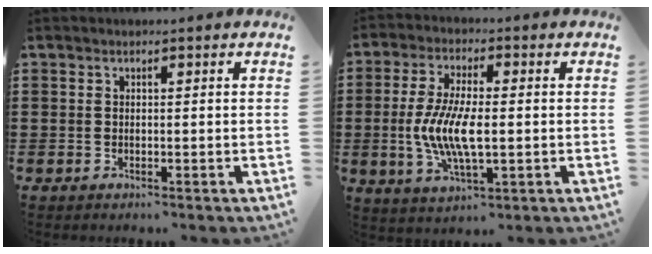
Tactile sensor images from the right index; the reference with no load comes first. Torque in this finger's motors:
{"motor_torque": [1.68, -0.46, 1.05, 0.21]}